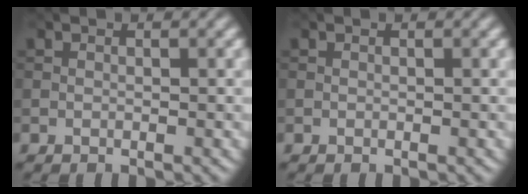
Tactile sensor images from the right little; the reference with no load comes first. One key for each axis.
{"total": 0.0}